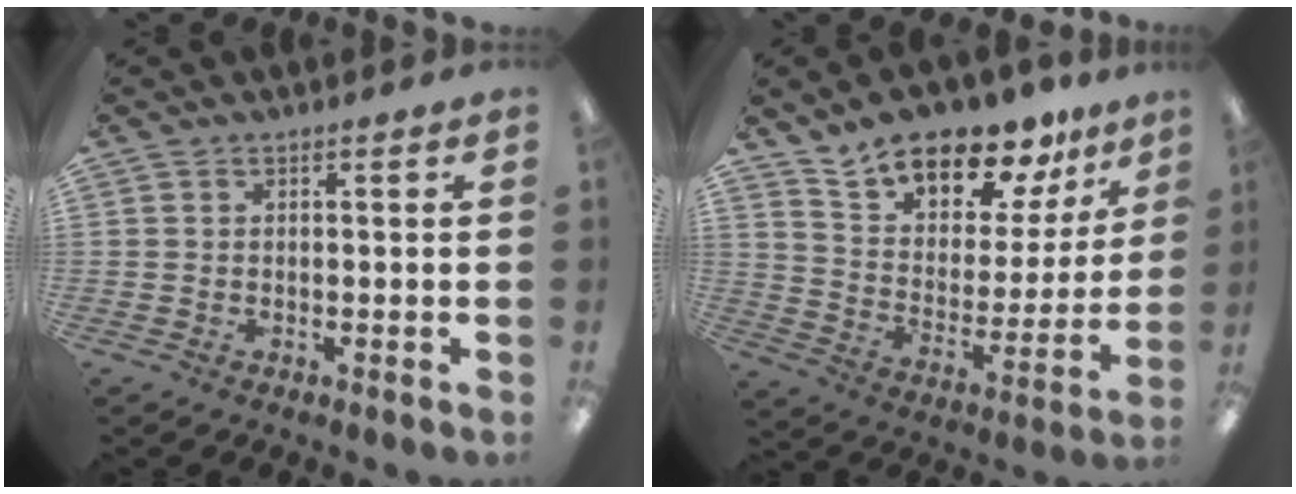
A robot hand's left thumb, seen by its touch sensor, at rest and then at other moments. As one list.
[{"total": 16.1, "force": [13.7, 6.5, 5.5], "torque": [-0.098, -0.108, 0.242]}]